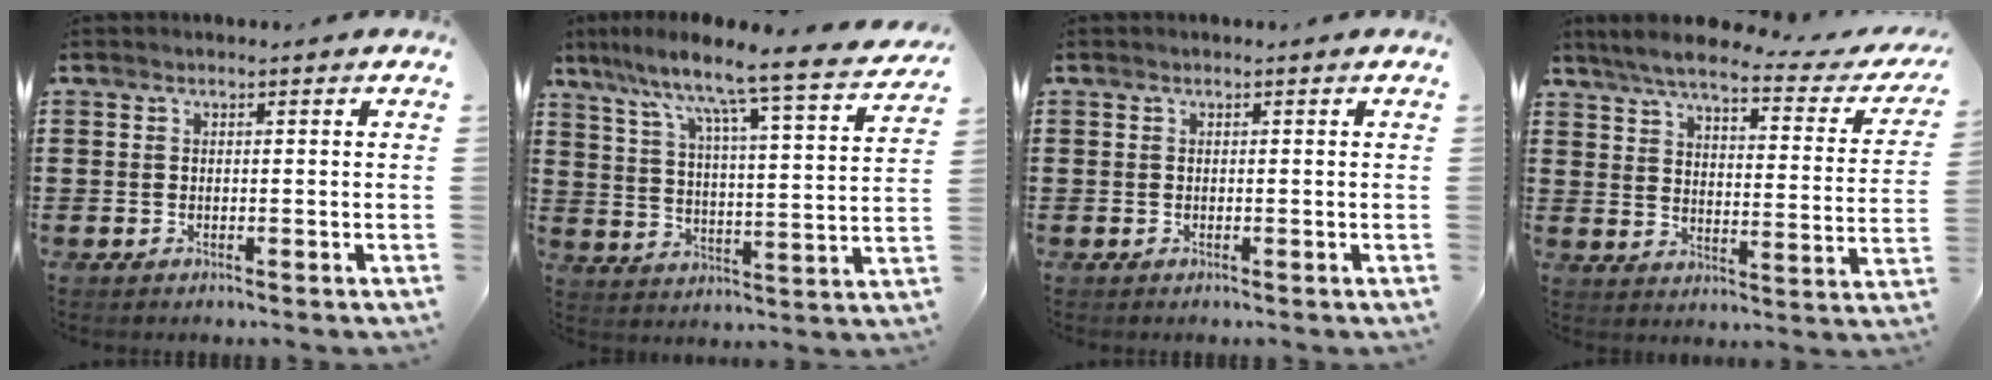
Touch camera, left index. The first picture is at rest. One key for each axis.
{"total": 7.4, "fx": 6.3, "fy": -0.9, "fz": 3.7, "tx": -0.092, "ty": -0.063, "tz": 0.091}
{"total": 0.0}
{"total": 6.4, "fx": 5.3, "fy": 0.6, "fz": 3.5, "tx": -0.091, "ty": -0.025, "tz": 0.088}